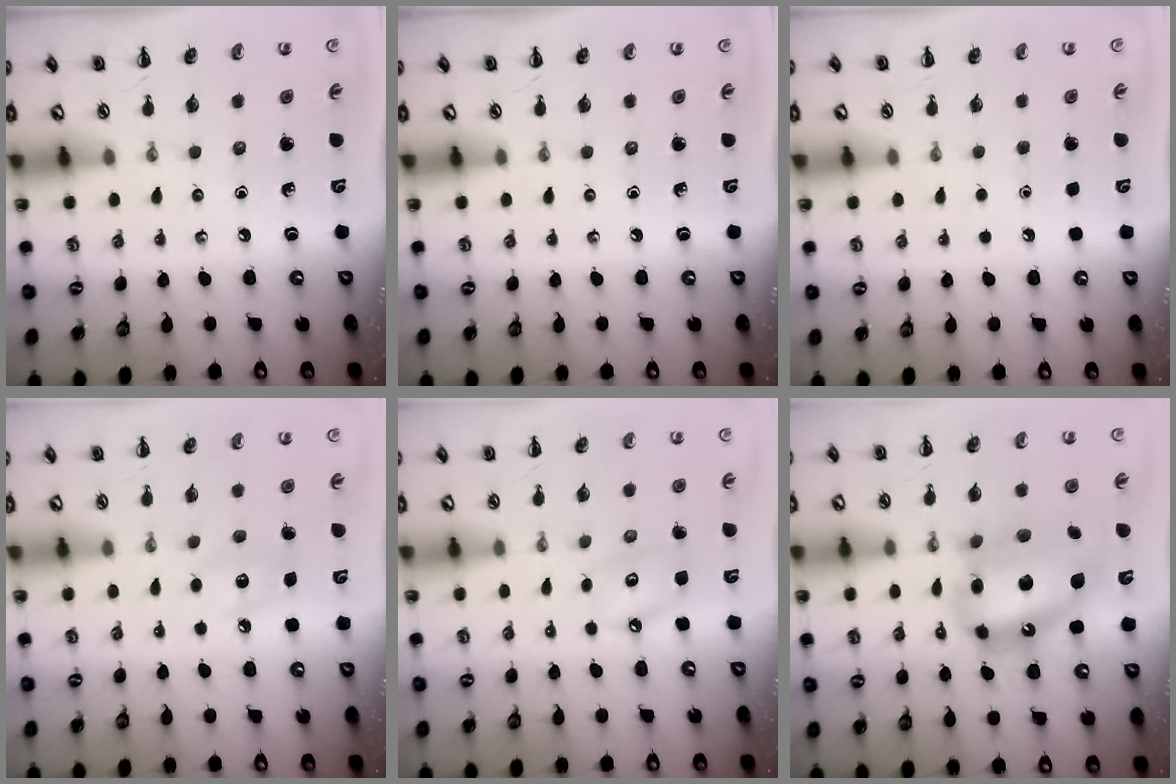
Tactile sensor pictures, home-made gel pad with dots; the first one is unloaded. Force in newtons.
{"total": 0.0}
{"total": 1.6, "press": 1.6, "slide": 0.1}
{"total": 7.4, "press": 7.1, "slide": 2.0}
{"total": 5.8, "press": 5.8, "slide": 0.7}
{"total": 16.9, "press": 16.4, "slide": 4.3}